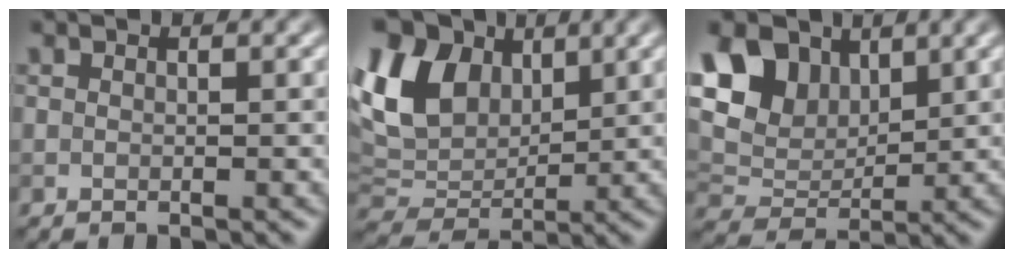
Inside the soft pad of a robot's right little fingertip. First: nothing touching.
{"total": 10.0, "force": [3.8, 6.8, 6.3], "torque": [-0.144, 0.015, 0.064]}
{"total": 8.5, "force": [4.1, 5.7, 4.8], "torque": [-0.114, 0.015, 0.068]}